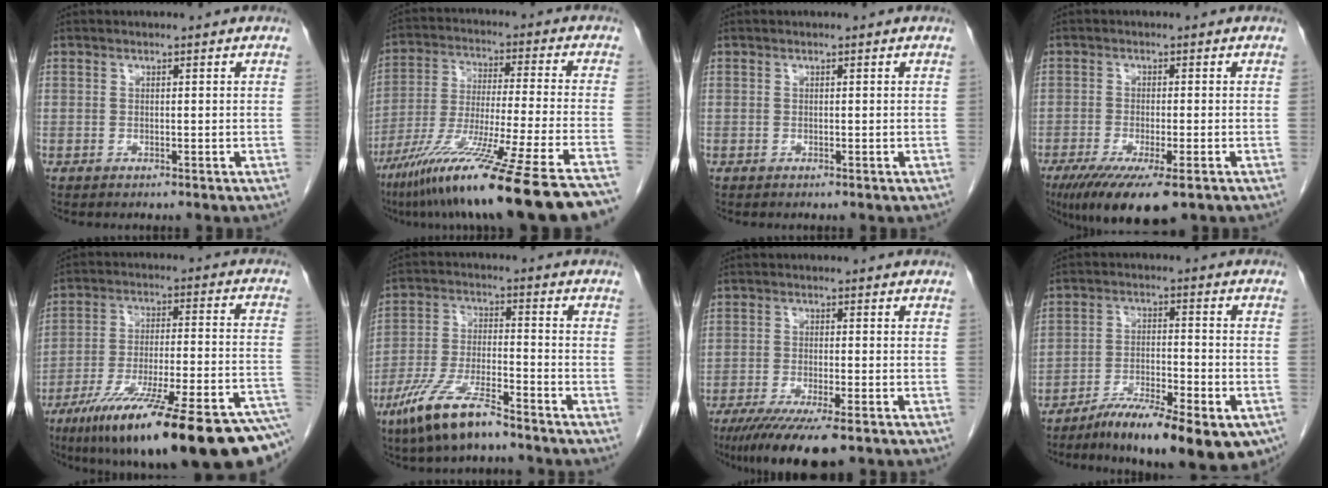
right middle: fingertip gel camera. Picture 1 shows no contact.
{"total": 25.5, "force": [-19.8, -1.6, 16.0], "torque": [-0.204, -0.061, -0.321]}
{"total": 0.0}
{"total": 10.4, "force": [-6.6, 2.0, 7.9], "torque": [-0.125, -0.025, -0.104]}
{"total": 27.7, "force": [-19.0, 2.6, 20.0], "torque": [-0.228, -0.012, -0.294]}
{"total": 10.6, "force": [-7.6, 2.0, 7.2], "torque": [-0.148, -0.018, -0.144]}
{"total": 10.7, "force": [-7.5, 1.5, 7.5], "torque": [-0.114, -0.022, -0.116]}
{"total": 16.6, "force": [-11.6, 4.2, 11.2], "torque": [-0.128, 0.002, -0.181]}